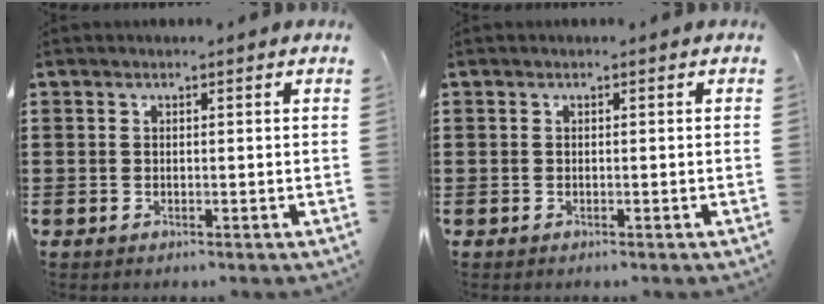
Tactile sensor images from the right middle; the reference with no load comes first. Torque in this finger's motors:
{"motor_torque": [0.23, 0.07, 0.08, 0.01]}